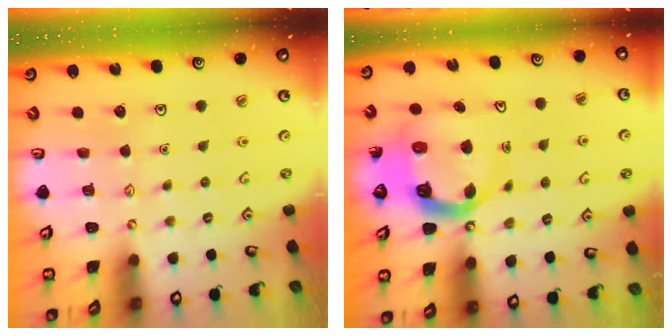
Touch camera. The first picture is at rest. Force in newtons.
{"total": 10.3, "press": 10.2, "slide": 1.4}